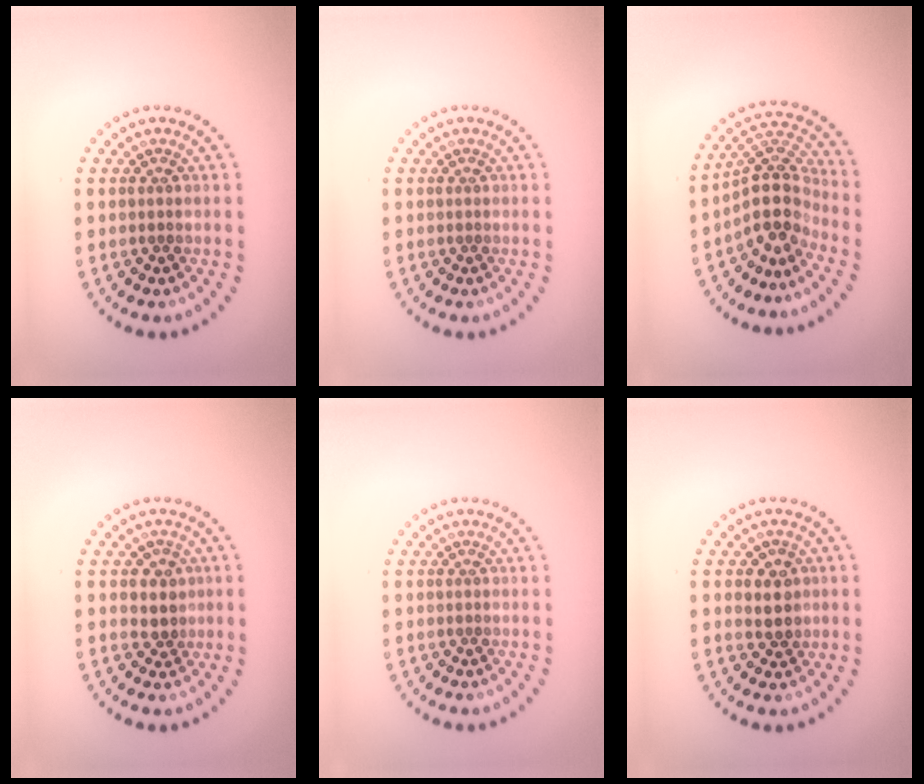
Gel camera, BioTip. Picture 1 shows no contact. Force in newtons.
{"total": 0.0}
{"total": 4.5, "press": 3.4, "slide": 2.9}
{"total": 2.4, "press": 2.1, "slide": 1.1}
{"total": 0.0}
{"total": 2.5, "press": 2.4, "slide": 0.6}